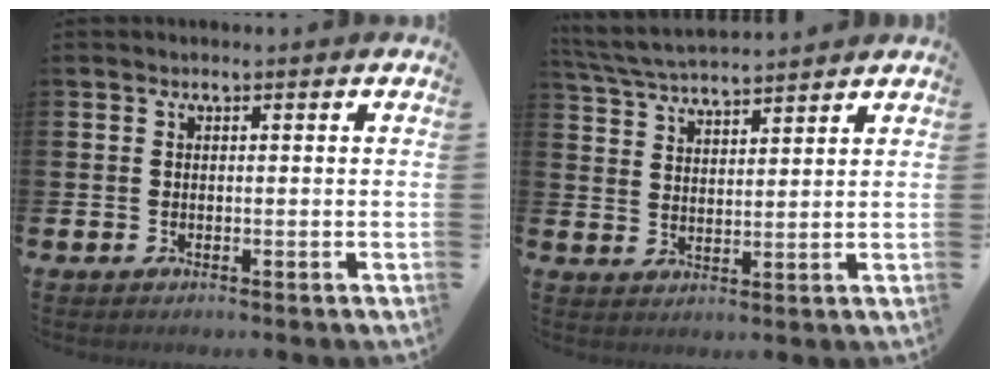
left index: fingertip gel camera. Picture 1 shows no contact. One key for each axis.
{"total": 5.0, "fx": 4.9, "fy": 0.3, "fz": 0.8, "tx": -0.037, "ty": -0.028, "tz": 0.087}